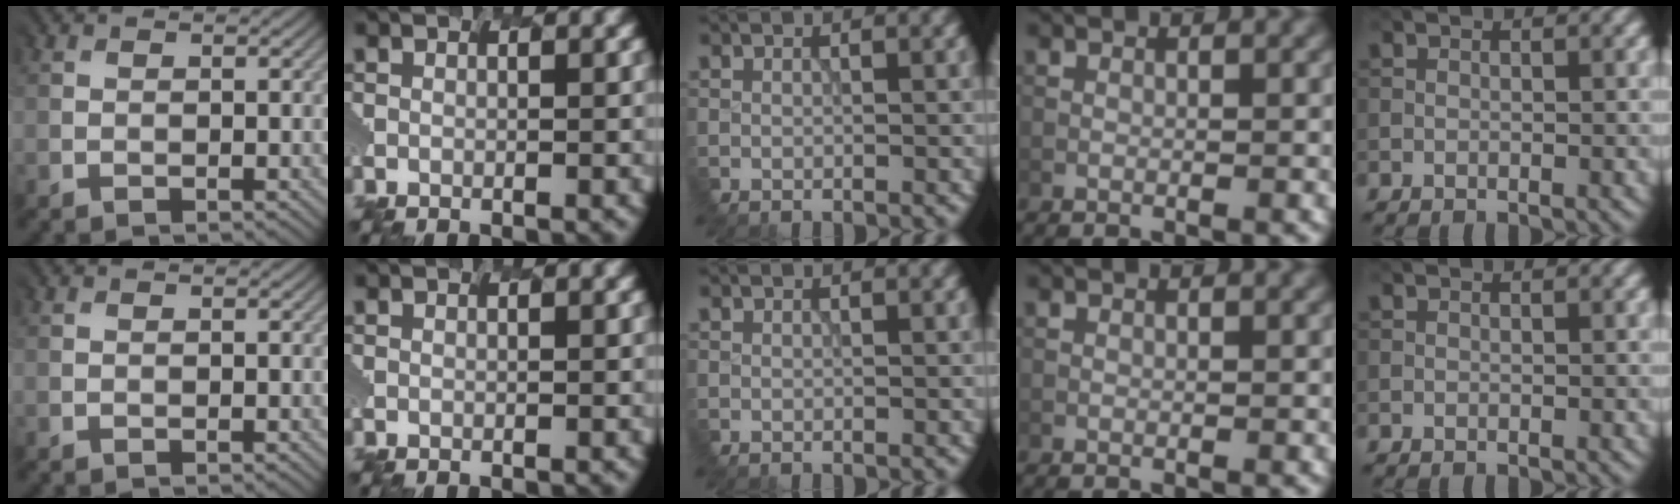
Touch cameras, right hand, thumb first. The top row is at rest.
{}